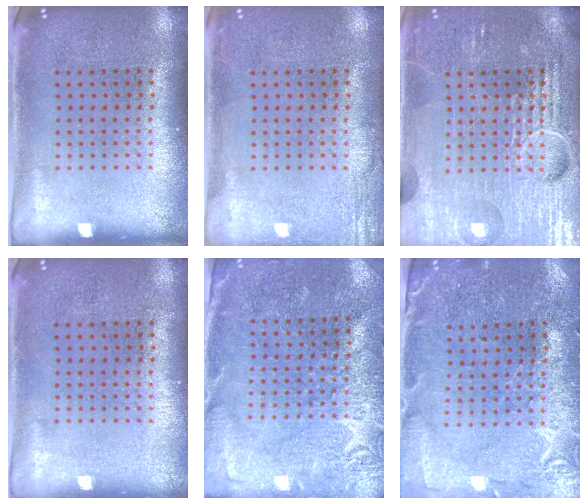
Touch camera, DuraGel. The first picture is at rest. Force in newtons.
{"total": 2.2, "press": 2.2, "slide": 0.4}
{"total": 7.1, "press": 7.0, "slide": 0.9}
{"total": 0.0}
{"total": 2.8, "press": 2.8, "slide": 0.1}
{"total": 0.5, "press": 0.5, "slide": 0.2}